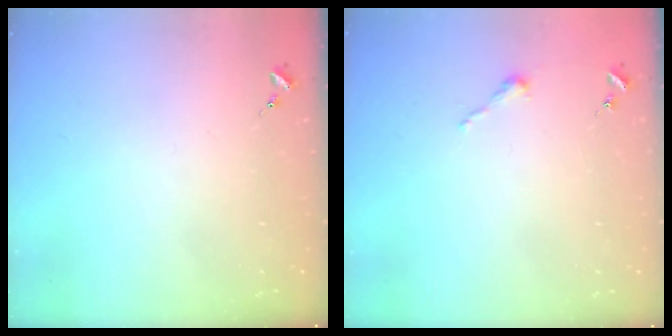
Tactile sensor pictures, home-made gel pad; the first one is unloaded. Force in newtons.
{"total": 2.5, "press": 2.5, "slide": 0.2}